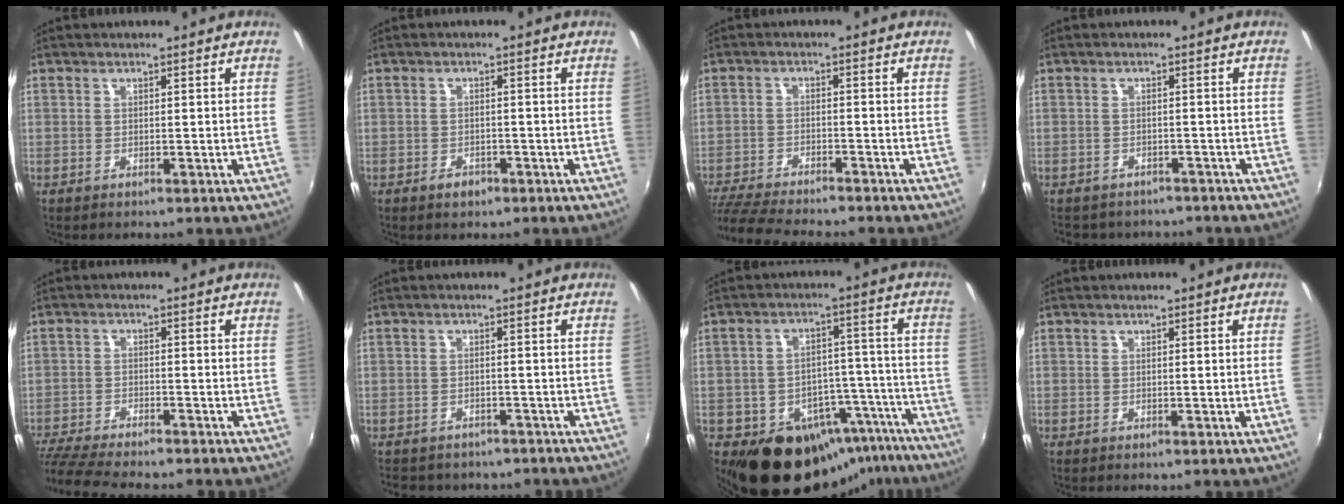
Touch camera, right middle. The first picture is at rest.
{"total": 2.0, "force": [-1.4, 1.2, 0.8], "torque": [-0.015, -0.001, -0.023]}
{"total": 12.1, "force": [-10.8, 1.7, 5.2], "torque": [-0.130, -0.027, -0.186]}
{"total": 7.4, "force": [-6.3, 3.2, 2.2], "torque": [-0.053, -0.016, -0.086]}
{"total": 11.2, "force": [-10.0, 1.3, 4.9], "torque": [-0.127, -0.029, -0.177]}
{"total": 8.7, "force": [-7.2, 3.9, 3.0], "torque": [-0.071, -0.016, -0.097]}
{"total": 19.5, "force": [-14.2, 11.5, 6.8], "torque": [-0.120, 0.049, -0.170]}
{"total": 1.1, "force": [0.0, -0.6, 0.9], "torque": [-0.005, -0.008, 0.001]}